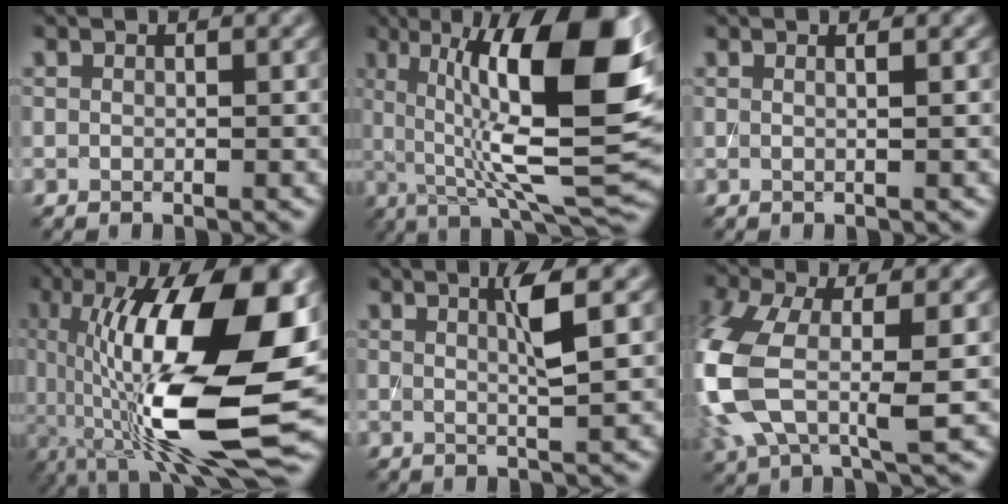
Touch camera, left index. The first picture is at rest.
{"total": 15.4, "force": [3.0, 4.1, 14.5], "torque": [-0.220, 0.001, 0.045]}
{"total": 1.2, "force": [0.4, 0.5, 1.0], "torque": [-0.007, -0.001, -0.006]}
{"total": 15.6, "force": [-0.8, 4.9, 14.8], "torque": [-0.241, 0.002, -0.017]}
{"total": 2.9, "force": [0.9, 0.3, 2.8], "torque": [-0.044, 0.000, 0.014]}
{"total": 9.2, "force": [-1.3, 4.3, 8.0], "torque": [-0.204, -0.007, -0.039]}